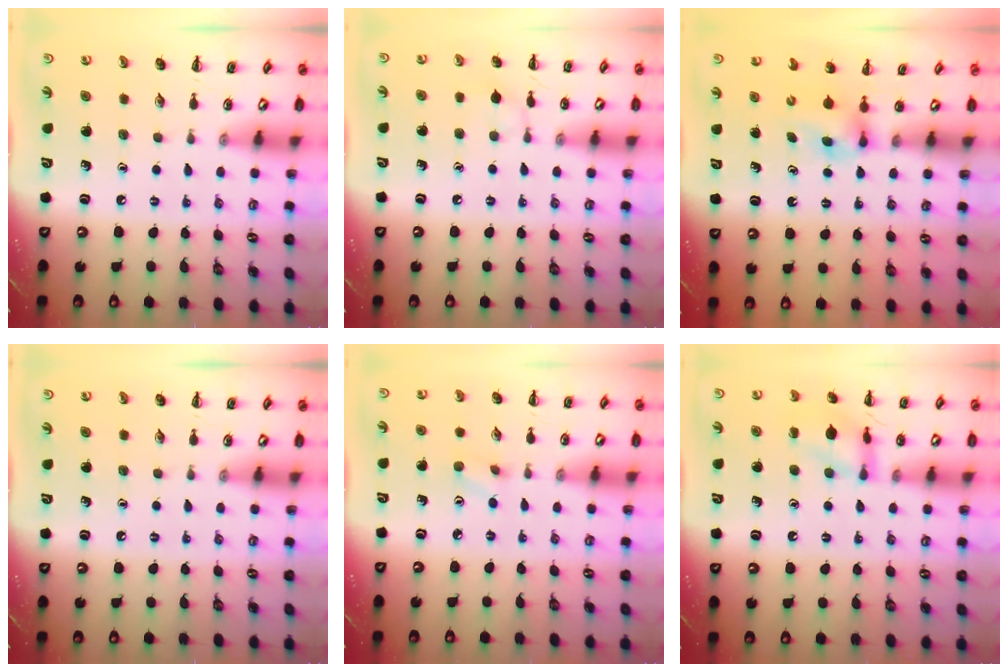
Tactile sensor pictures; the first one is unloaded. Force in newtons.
{"total": 6.1, "press": 5.8, "slide": 1.9}
{"total": 2.5, "press": 2.2, "slide": 1.2}
{"total": 0.0}
{"total": 2.8, "press": 2.7, "slide": 0.9}
{"total": 11.7, "press": 11.7, "slide": 0.4}